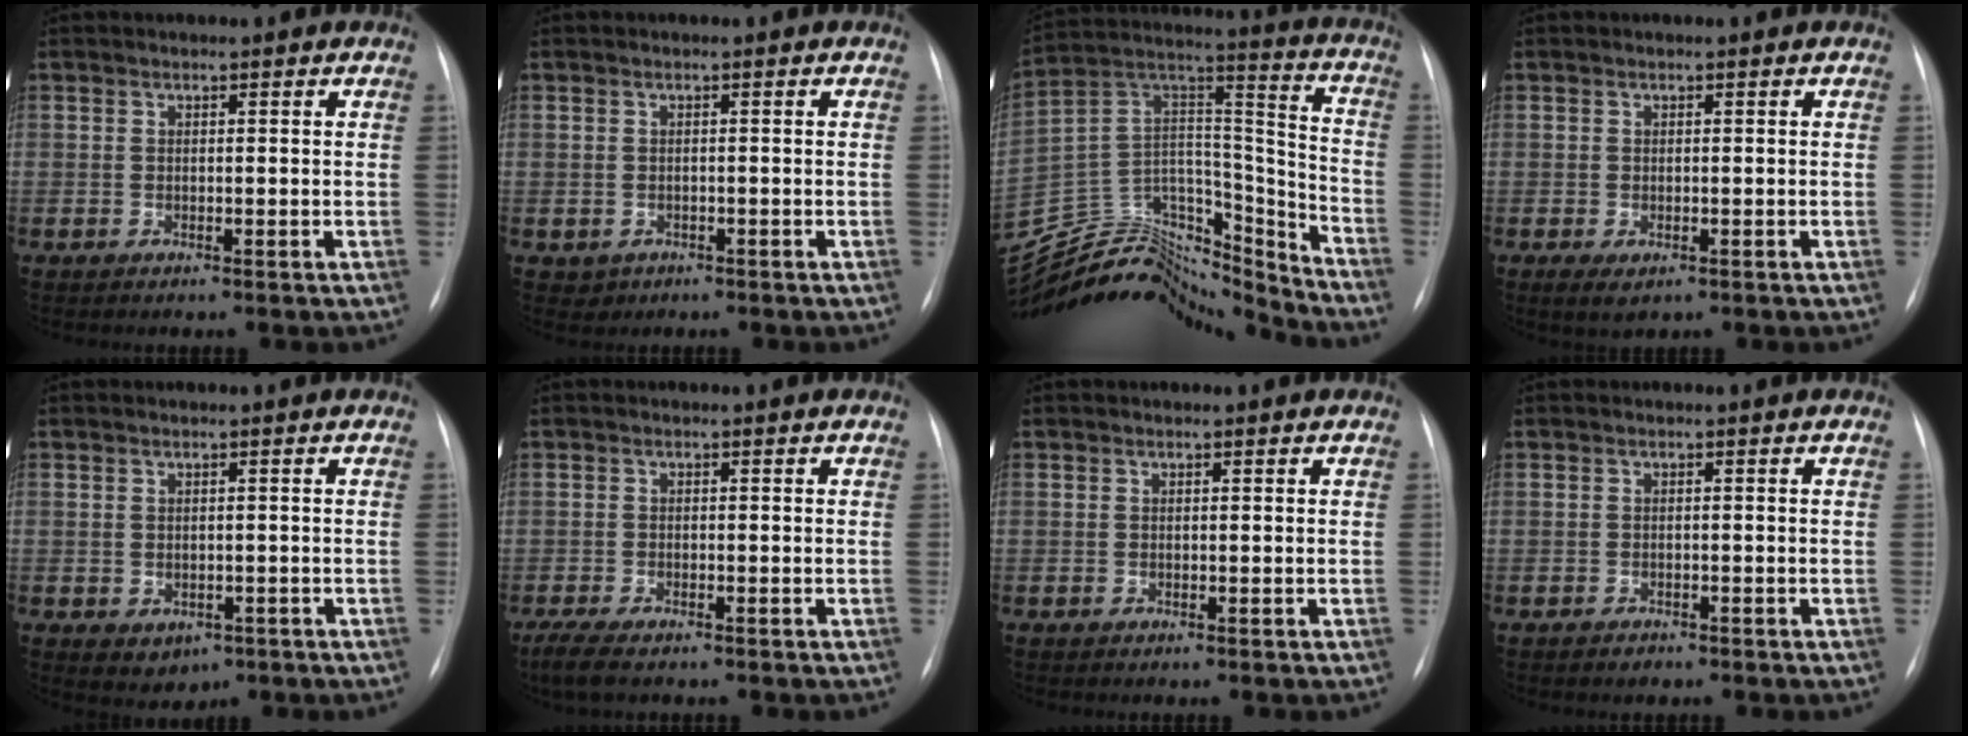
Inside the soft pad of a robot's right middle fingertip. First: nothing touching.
{"total": 1.6, "force": [-0.7, 1.5, 0.2], "torque": [-0.001, 0.005, -0.004]}
{"total": 24.4, "force": [-23.3, 5.5, 4.7], "torque": [-0.113, 0.059, -0.378]}
{"total": 2.4, "force": [-1.0, 1.3, 1.8], "torque": [-0.027, -0.004, -0.005]}
{"total": 3.3, "force": [-1.1, 2.6, 1.7], "torque": [-0.018, -0.001, 0.002]}
{"total": 4.2, "force": [-3.1, 1.1, 2.6], "torque": [-0.056, -0.014, -0.047]}
{"total": 0.0}
{"total": 1.0, "force": [-0.8, 0.6, 0.3], "torque": [-0.006, 0.001, -0.009]}